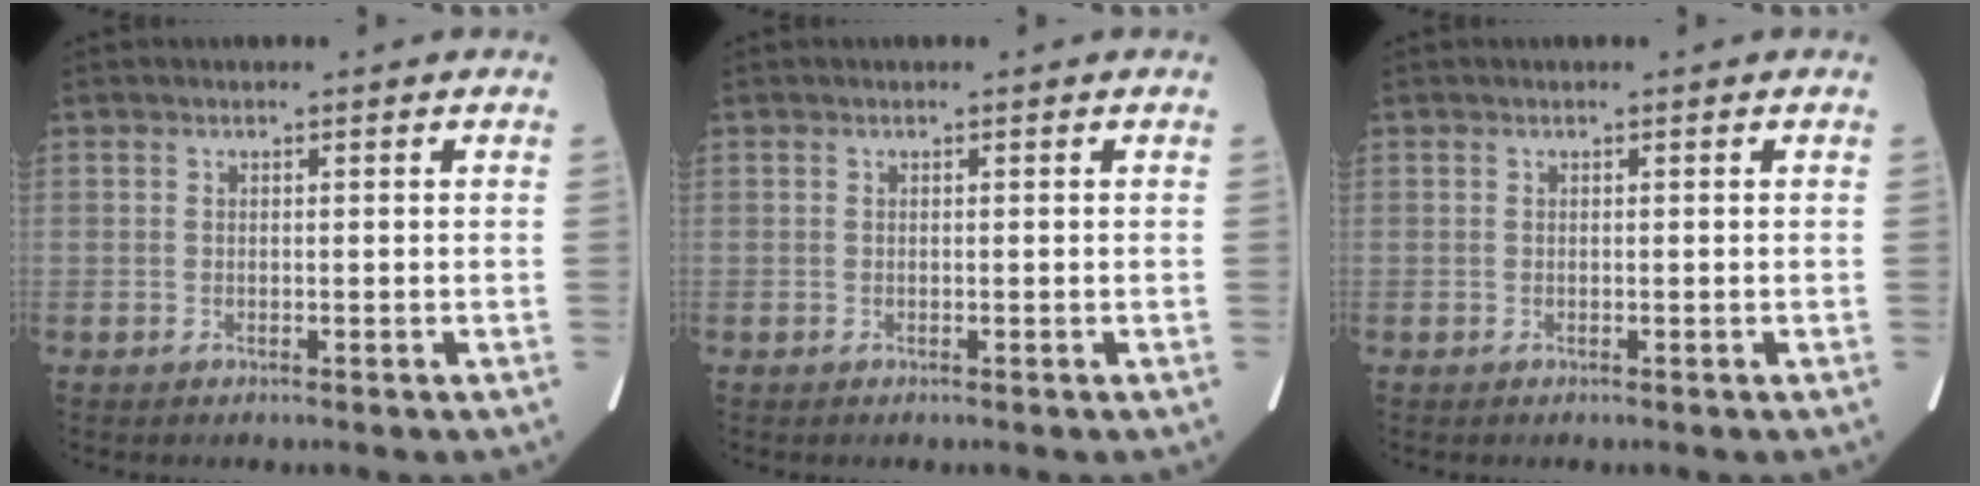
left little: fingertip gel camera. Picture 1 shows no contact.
{"total": 0.0}
{"total": 0.0}